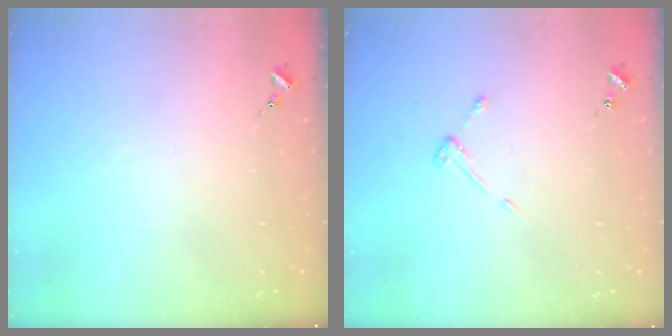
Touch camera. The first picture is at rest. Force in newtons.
{"total": 2.8, "press": 2.8, "slide": 0.3}